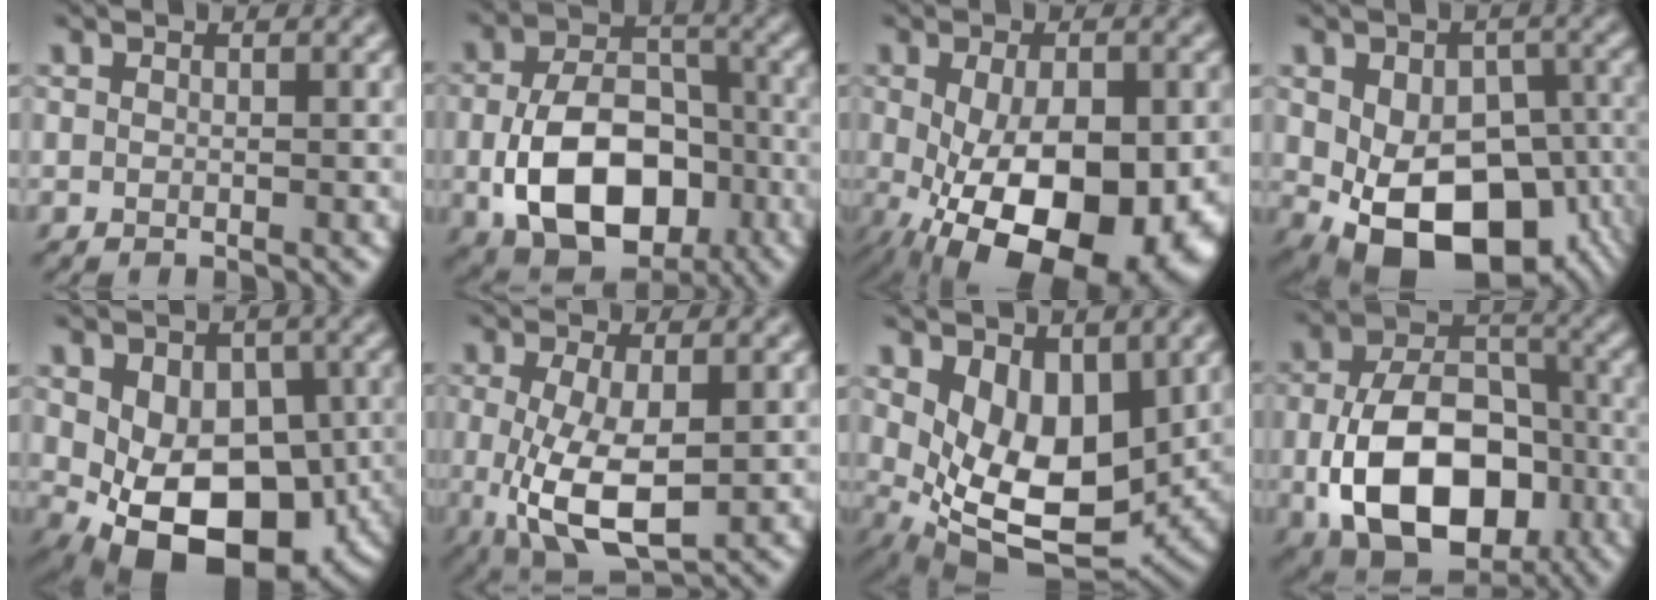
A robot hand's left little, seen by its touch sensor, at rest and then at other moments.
{"total": 11.0, "force": [-2.8, 7.3, 7.7], "torque": [-0.151, -0.017, -0.039]}
{"total": 15.8, "force": [-4.8, 8.2, 12.7], "torque": [-0.202, -0.048, -0.050]}
{"total": 14.3, "force": [-4.6, 9.3, 9.9], "torque": [-0.134, -0.037, -0.047]}
{"total": 11.6, "force": [-2.5, 7.7, 8.3], "torque": [-0.099, -0.023, -0.026]}
{"total": 6.7, "force": [-1.0, 2.8, 6.0], "torque": [-0.137, -0.012, -0.010]}
{"total": 7.4, "force": [1.0, 4.4, 5.9], "torque": [-0.112, -0.024, 0.028]}
{"total": 12.7, "force": [-3.5, 8.4, 8.9], "torque": [-0.173, -0.026, -0.055]}